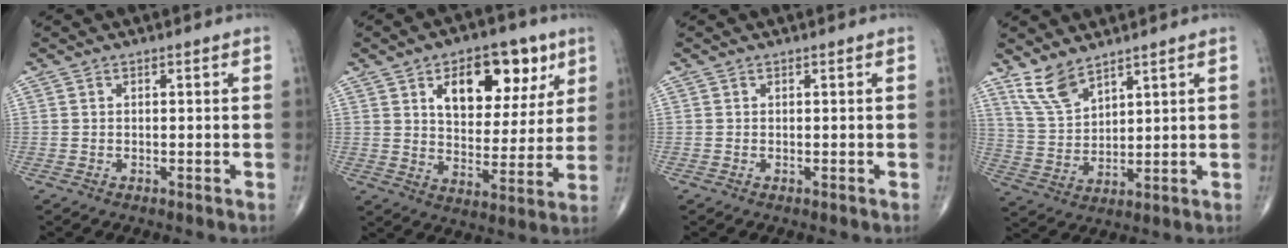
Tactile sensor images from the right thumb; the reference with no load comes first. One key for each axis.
{"total": 16.1, "fx": 7.2, "fy": 9.2, "fz": 11.1, "tx": -0.112, "ty": -0.025, "tz": 0.112}
{"total": 0.0}
{"total": 7.4, "fx": 5.8, "fy": 2.7, "fz": 3.8, "tx": -0.070, "ty": -0.031, "tz": 0.128}